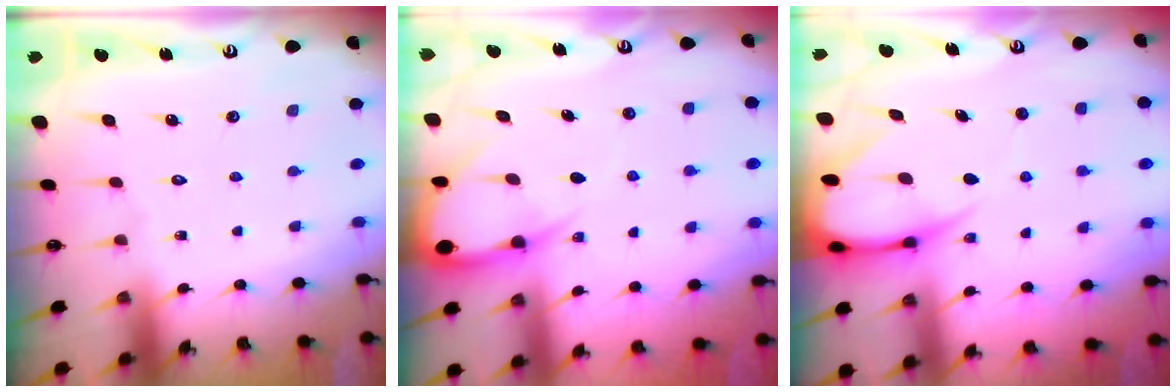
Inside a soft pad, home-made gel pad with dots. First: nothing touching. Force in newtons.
{"total": 7.8, "press": 7.7, "slide": 0.9}
{"total": 9.0, "press": 8.9, "slide": 1.0}